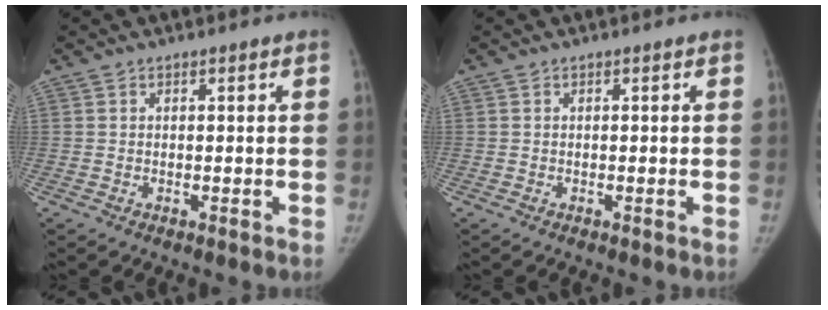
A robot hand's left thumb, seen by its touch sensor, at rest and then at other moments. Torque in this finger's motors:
{"motor_torque": [0.80, 0.77, 0.41, -0.36, 0.04]}